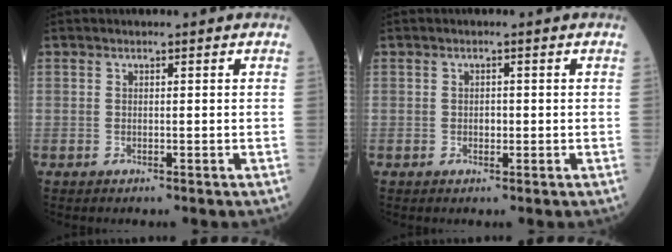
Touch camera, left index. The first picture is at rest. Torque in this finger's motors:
{"motor_torque": [0.47, -0.03, 0.00, 0.01]}